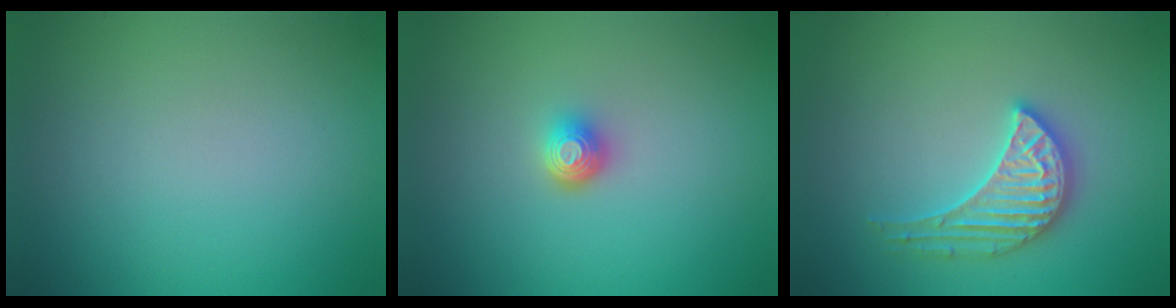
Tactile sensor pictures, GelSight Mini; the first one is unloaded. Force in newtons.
{"total": 1.8, "press": 1.3, "slide": 1.2}
{"total": 3.3, "press": 3.3, "slide": 0.4}